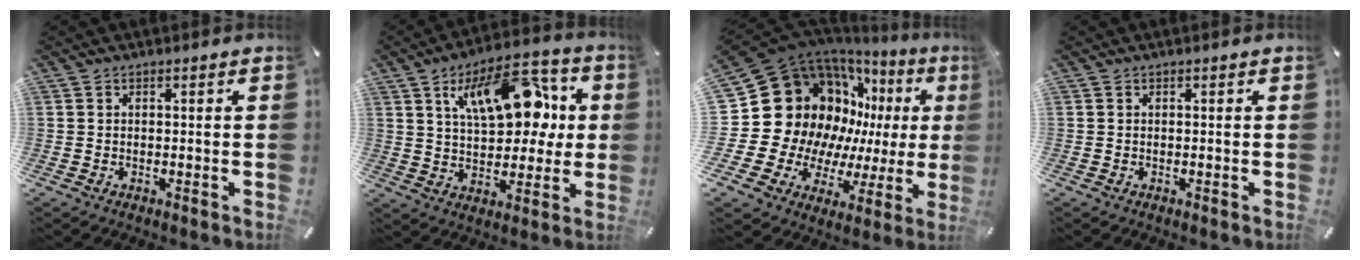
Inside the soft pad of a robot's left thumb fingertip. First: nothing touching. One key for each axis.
{"total": 18.2, "fx": 6.6, "fy": 10.7, "fz": 13.1, "tx": -0.207, "ty": -0.010, "tz": 0.113}
{"total": 24.2, "fx": 5.2, "fy": 19.3, "fz": 13.6, "tx": -0.228, "ty": -0.080, "tz": 0.145}
{"total": 0.0}